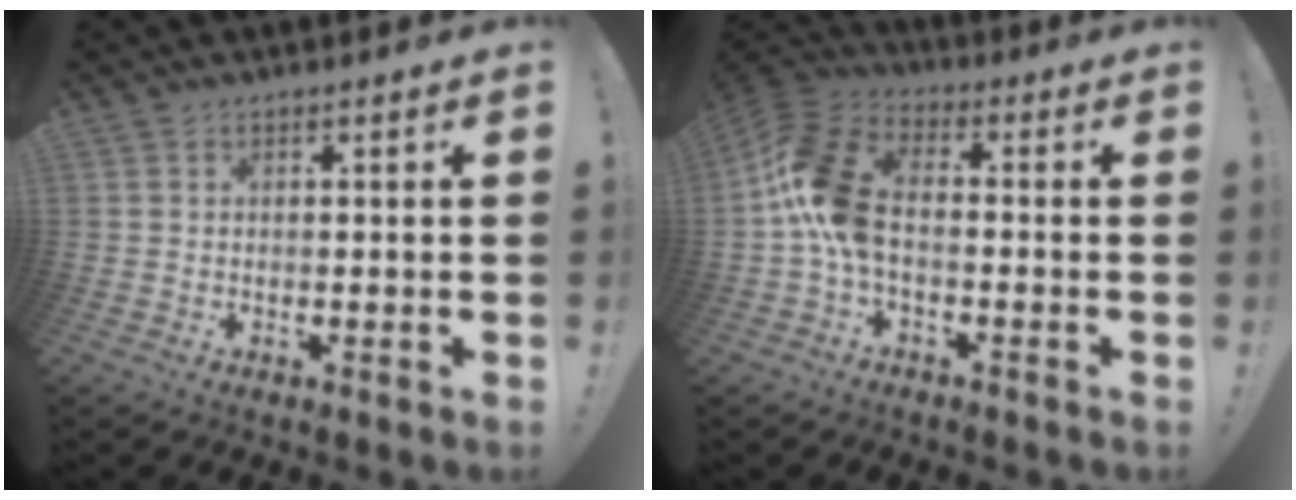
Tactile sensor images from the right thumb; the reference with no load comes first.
{"total": 12.6, "force": [-1.5, 7.6, 10.0], "torque": [-0.205, 0.019, -0.025]}